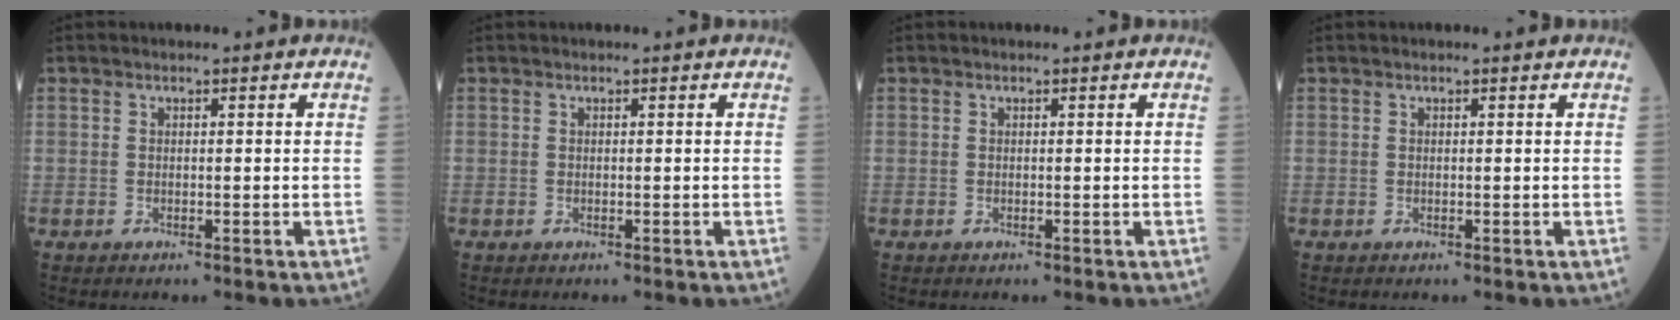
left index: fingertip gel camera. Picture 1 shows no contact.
{"total": 0.0}
{"total": 0.0}
{"total": 0.0}